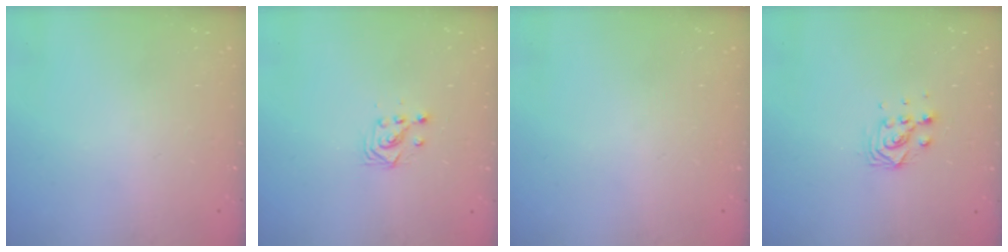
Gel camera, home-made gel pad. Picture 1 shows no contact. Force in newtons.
{"total": 2.9, "press": 2.9, "slide": 0.2}
{"total": 0.0}
{"total": 5.3, "press": 5.2, "slide": 0.2}